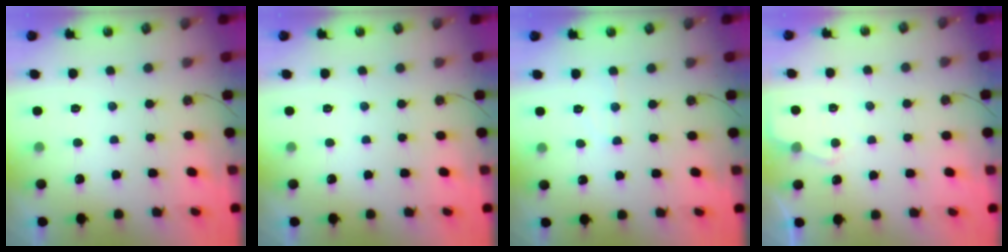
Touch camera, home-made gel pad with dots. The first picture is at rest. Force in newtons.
{"total": 0.0}
{"total": 4.9, "press": 4.9, "slide": 0.6}
{"total": 3.2, "press": 3.2, "slide": 0.5}